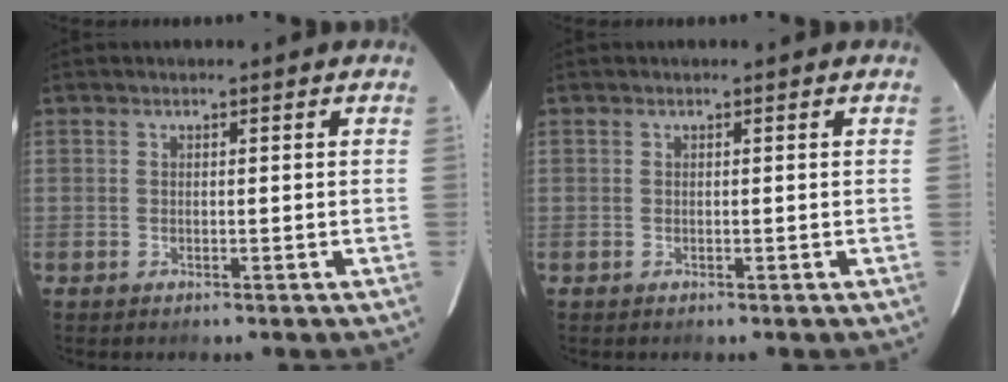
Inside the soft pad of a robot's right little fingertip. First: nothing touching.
{"total": 0.0}